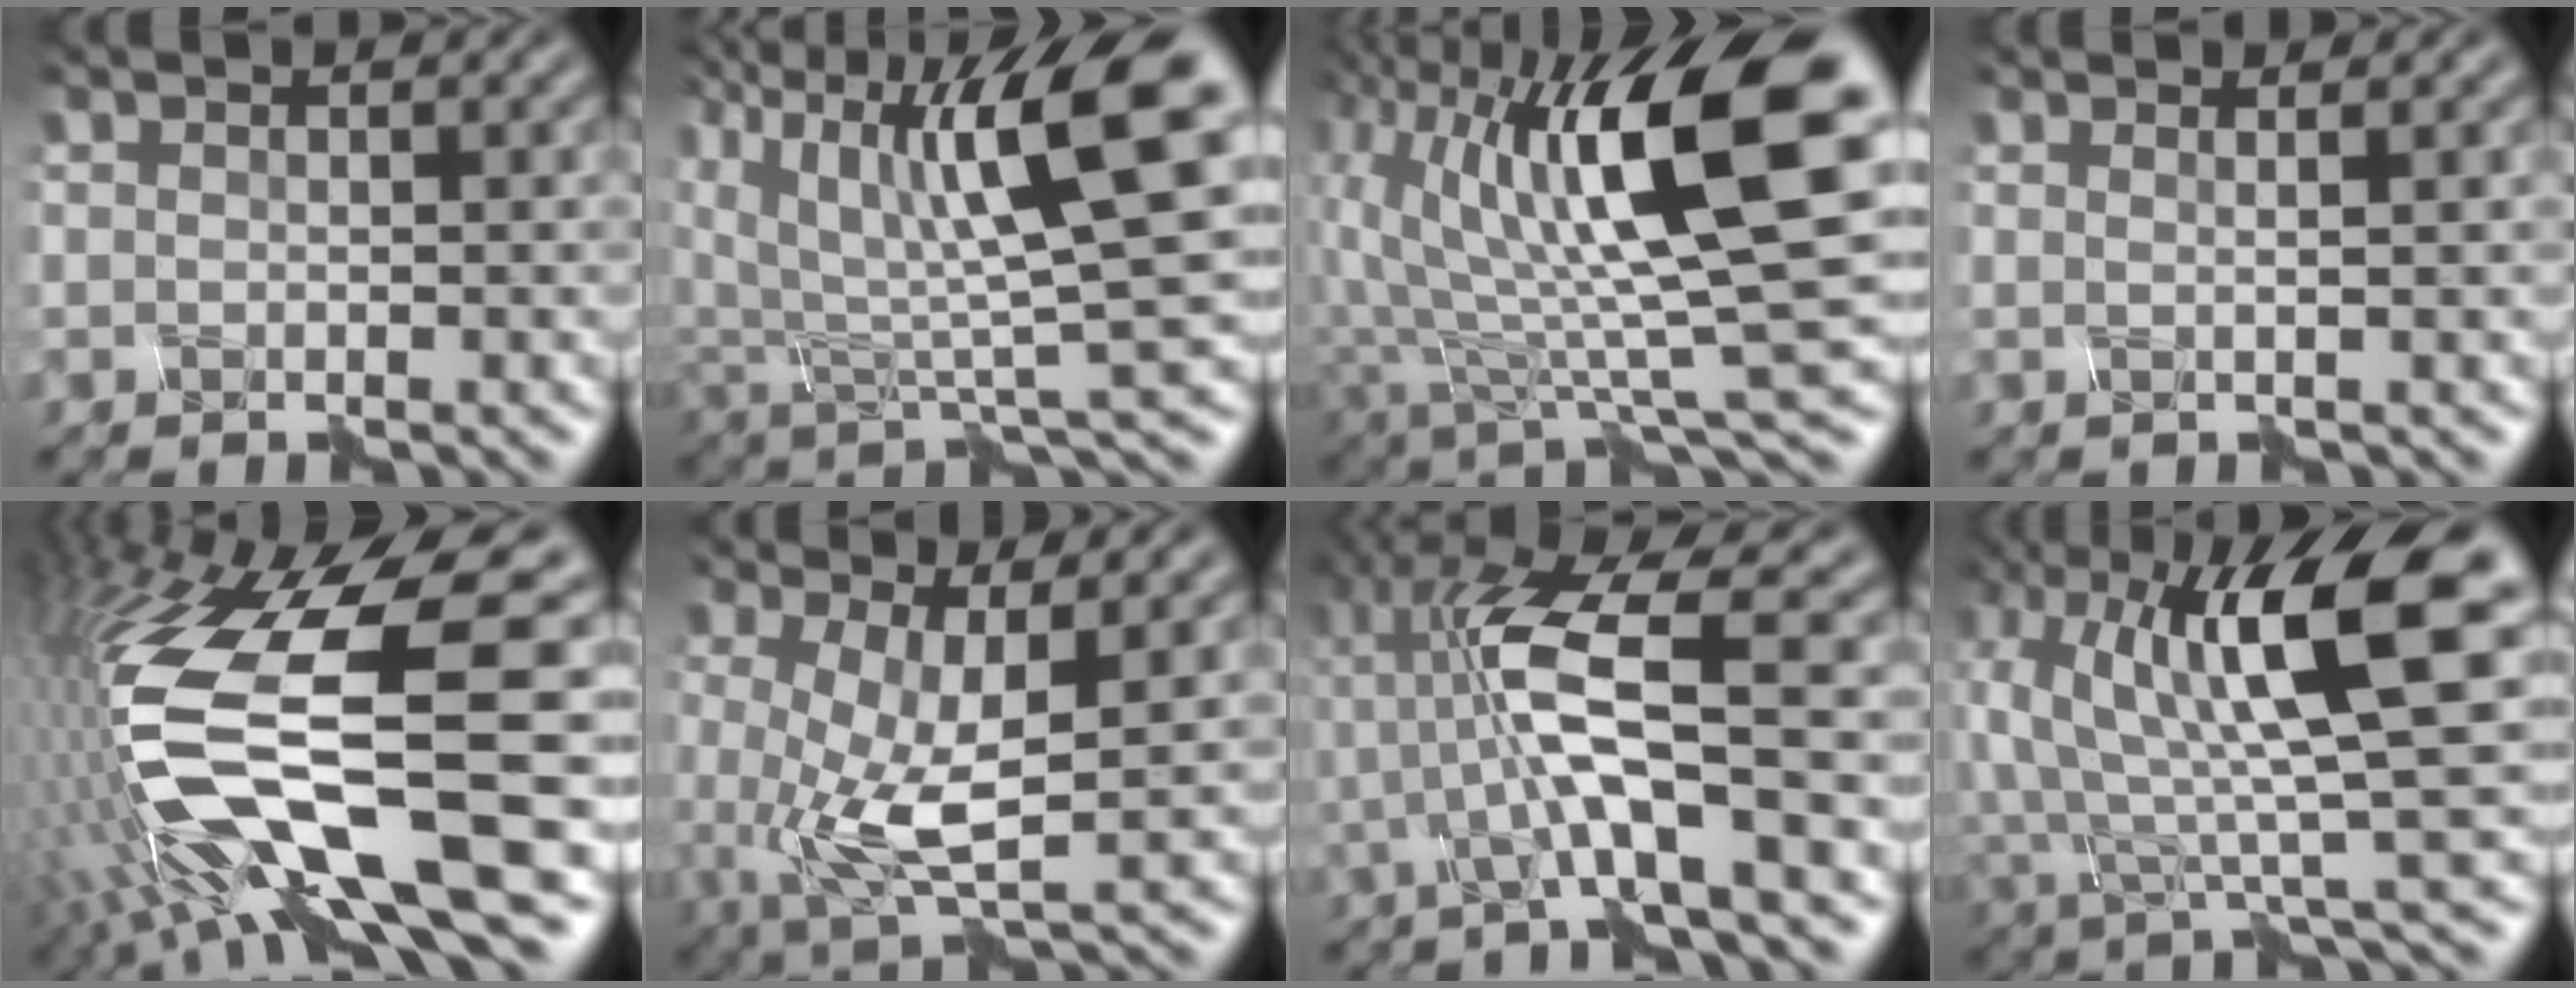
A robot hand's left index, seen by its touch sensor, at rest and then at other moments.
{"total": 11.2, "force": [4.1, 3.9, 9.7], "torque": [-0.173, 0.005, 0.080]}
{"total": 13.5, "force": [3.1, 4.6, 12.4], "torque": [-0.225, 0.006, 0.052]}
{"total": 2.3, "force": [1.1, 1.3, 1.5], "torque": [0.003, 0.024, -0.019]}
{"total": 15.7, "force": [-3.6, 4.5, 14.6], "torque": [-0.309, 0.002, -0.052]}
{"total": 6.4, "force": [-0.8, 2.7, 5.8], "torque": [-0.129, -0.010, -0.007]}
{"total": 7.2, "force": [-0.9, 0.9, 7.1], "torque": [-0.137, 0.010, -0.013]}
{"total": 11.8, "force": [2.3, 3.5, 11.0], "torque": [-0.208, 0.008, 0.045]}